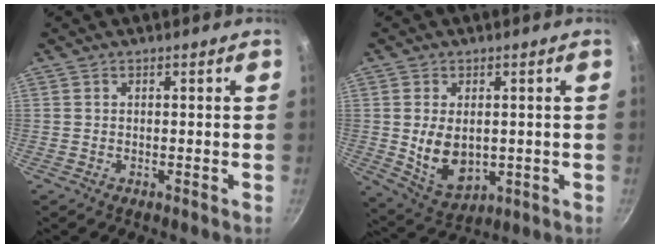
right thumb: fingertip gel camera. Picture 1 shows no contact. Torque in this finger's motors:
{"motor_torque": [-0.76, 0.67, 0.45, 0.69, 0.06]}